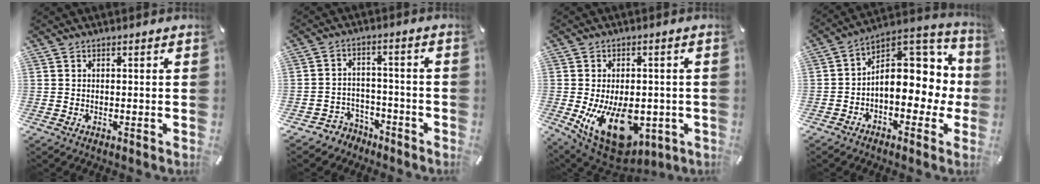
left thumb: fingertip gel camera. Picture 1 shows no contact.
{"total": 4.8, "force": [-2.8, 3.8, 0.6], "torque": [-0.019, 0.008, -0.057]}
{"total": 17.8, "force": [-4.3, 10.9, 13.4], "torque": [-0.208, 0.002, -0.050]}
{"total": 14.2, "force": [2.0, 9.6, 10.3], "torque": [-0.124, -0.021, 0.038]}